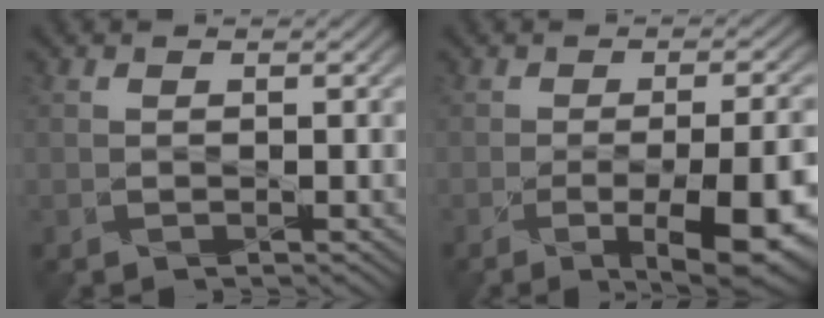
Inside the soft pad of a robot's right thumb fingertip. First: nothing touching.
{"total": 11.0, "force": [-4.9, 3.7, 9.2], "torque": [-0.114, -0.015, -0.060]}